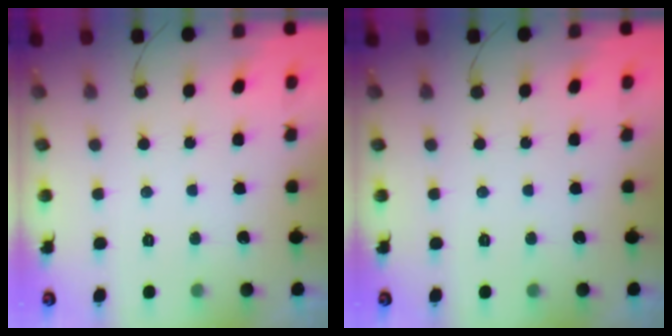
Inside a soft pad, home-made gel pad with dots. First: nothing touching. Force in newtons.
{"total": 0.0}